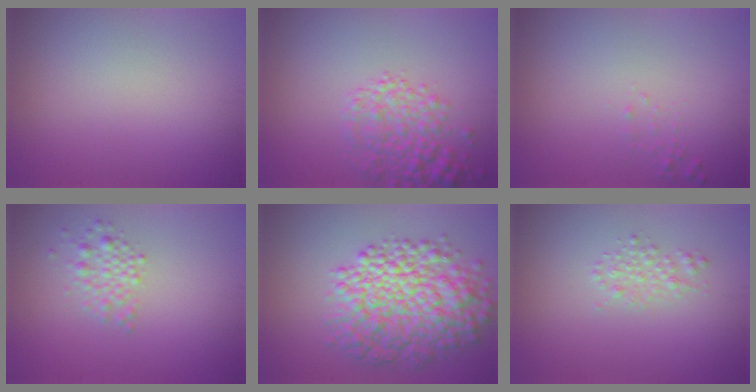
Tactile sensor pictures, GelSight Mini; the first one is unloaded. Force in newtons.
{"total": 4.0, "press": 4.0, "slide": 0.2}
{"total": 0.6, "press": 0.6, "slide": 0.0}
{"total": 2.1, "press": 2.1, "slide": 0.0}
{"total": 9.5, "press": 9.5, "slide": 0.2}
{"total": 1.6, "press": 1.6, "slide": 0.1}